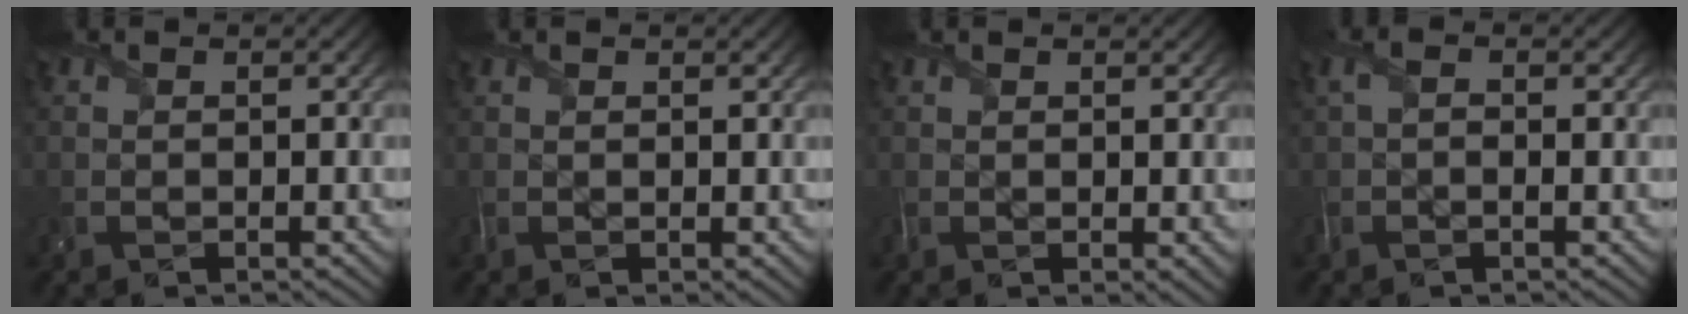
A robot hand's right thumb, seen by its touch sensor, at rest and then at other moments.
{"total": 1.4, "force": [0.8, 0.4, 1.1], "torque": [-0.026, 0.000, 0.015]}
{"total": 2.1, "force": [0.9, 0.6, 1.8], "torque": [-0.041, -0.001, 0.016]}
{"total": 2.2, "force": [0.1, 1.0, 2.0], "torque": [-0.048, 0.004, -0.003]}